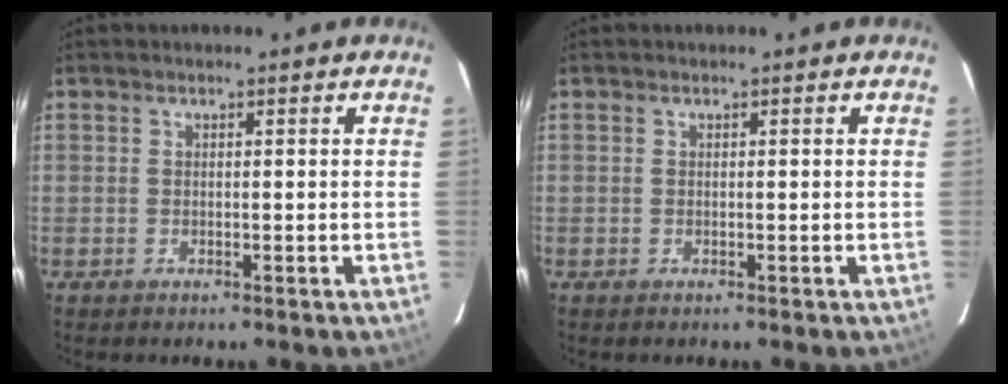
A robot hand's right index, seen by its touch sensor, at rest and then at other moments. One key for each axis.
{"total": 0.0}